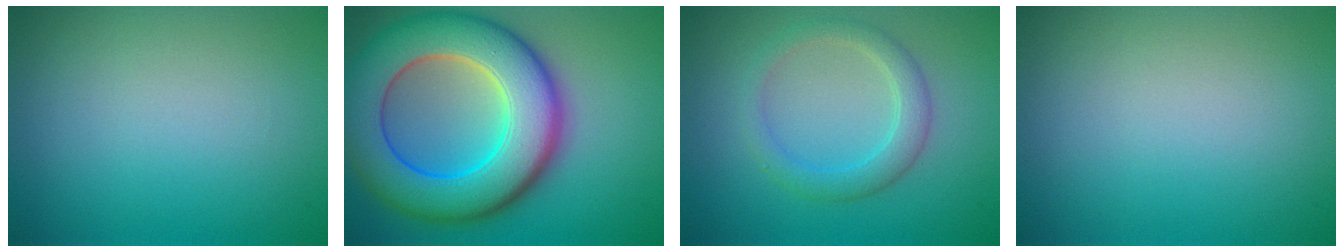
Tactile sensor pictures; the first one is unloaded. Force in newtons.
{"total": 12.5, "press": 12.5, "slide": 0.3}
{"total": 2.8, "press": 2.8, "slide": 0.2}
{"total": 0.0}